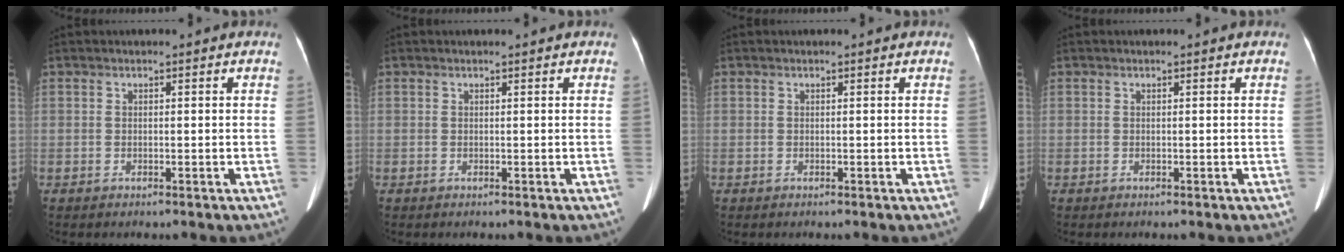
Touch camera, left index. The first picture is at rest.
{"total": 0.0}
{"total": 0.0}
{"total": 0.0}